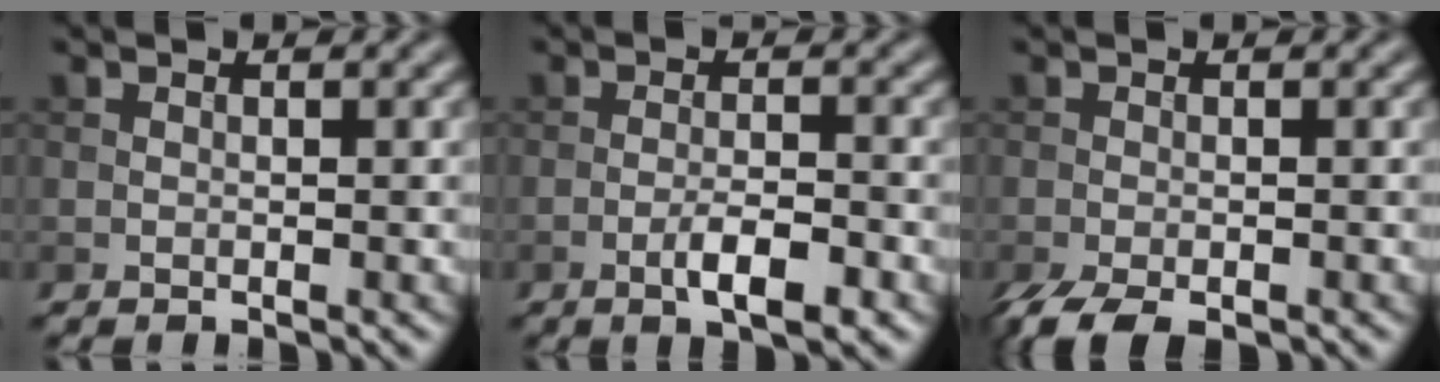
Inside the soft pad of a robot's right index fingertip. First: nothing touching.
{"total": 3.7, "force": [-1.8, 0.9, 3.1], "torque": [-0.058, 0.001, -0.032]}
{"total": 3.9, "force": [-2.8, 1.1, 2.4], "torque": [-0.043, -0.009, -0.051]}